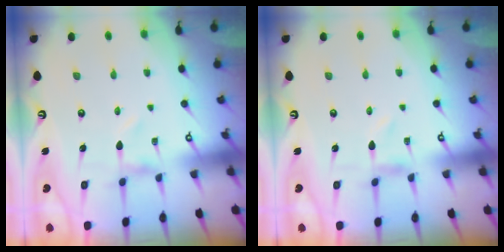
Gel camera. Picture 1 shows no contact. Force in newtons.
{"total": 0.0}